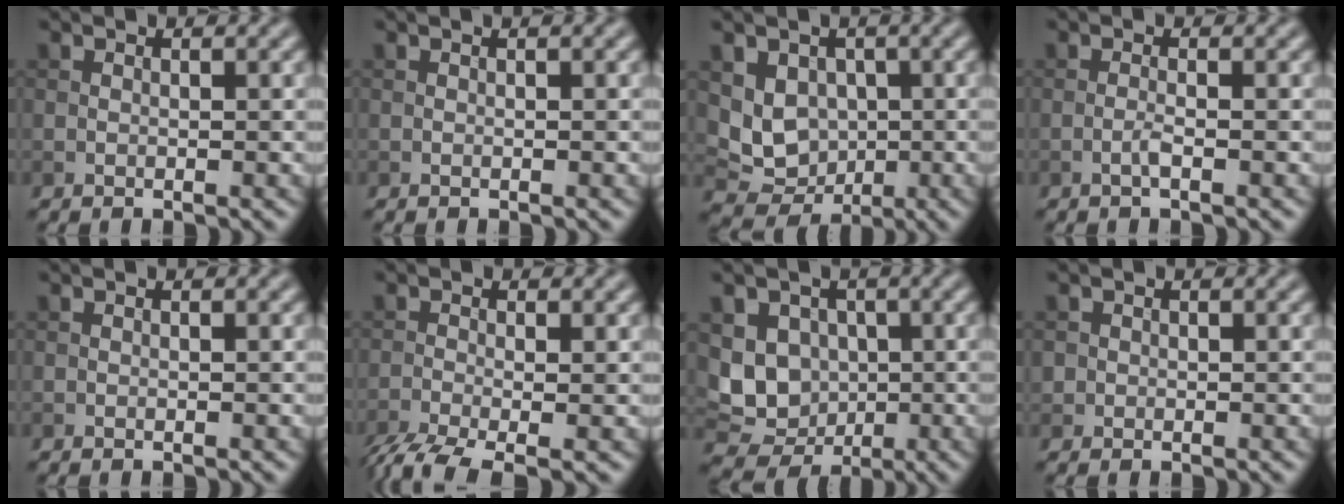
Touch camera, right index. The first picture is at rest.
{"total": 0.5, "force": [0.2, 0.1, 0.5], "torque": [-0.007, 0.006, 0.003]}
{"total": 5.5, "force": [0.6, 4.7, 2.7], "torque": [-0.044, -0.007, 0.011]}
{"total": 1.0, "force": [-0.4, 0.1, 0.9], "torque": [-0.018, 0.003, -0.011]}
{"total": 0.0}
{"total": 4.5, "force": [-3.0, 1.3, 3.1], "torque": [-0.066, -0.016, -0.063]}
{"total": 6.4, "force": [0.0, 5.6, 3.2], "torque": [-0.046, -0.010, -0.003]}
{"total": 0.7, "force": [0.0, 0.7, 0.0], "torque": [0.005, -0.003, -0.002]}